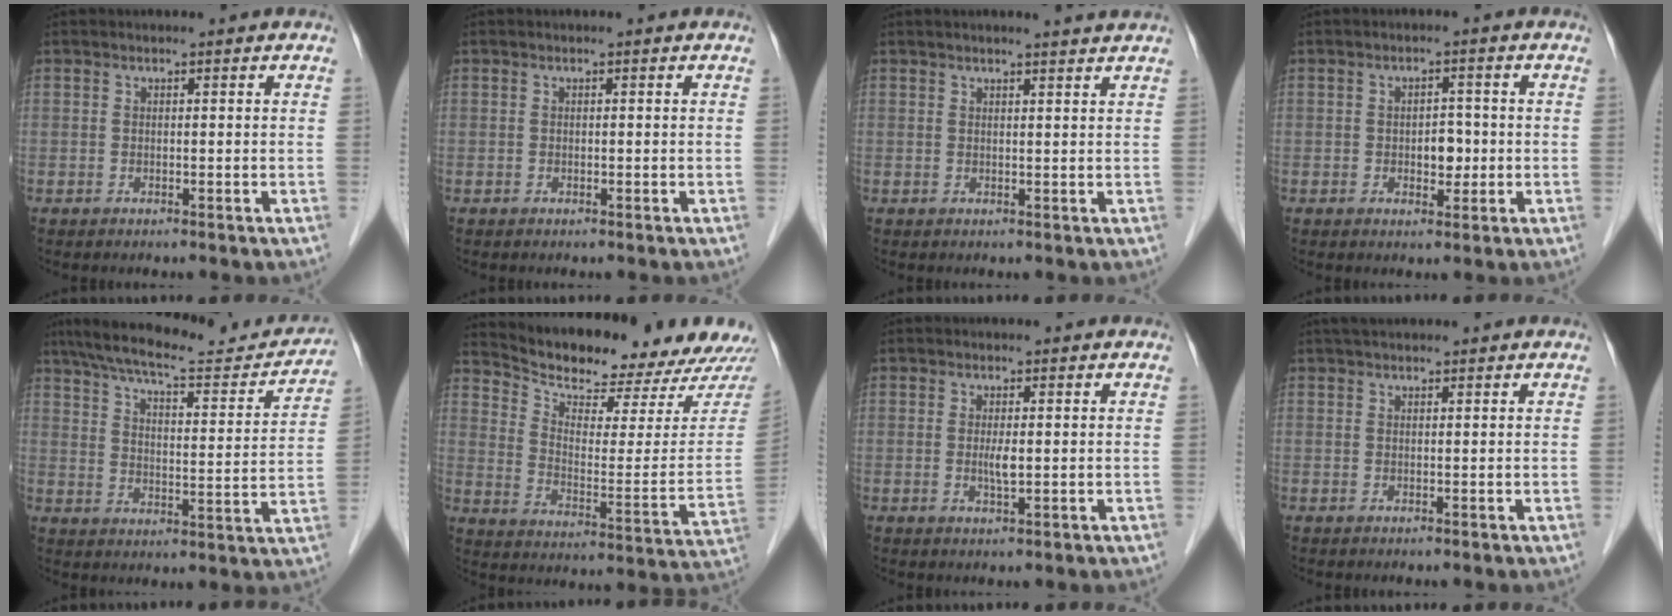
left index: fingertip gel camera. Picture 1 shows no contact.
{"total": 0.0}
{"total": 4.0, "force": [3.6, -0.6, 1.7], "torque": [-0.024, 0.006, 0.038]}
{"total": 3.2, "force": [-0.4, 2.0, 2.5], "torque": [-0.032, 0.006, -0.002]}
{"total": 19.4, "force": [17.4, 3.0, 8.0], "torque": [-0.131, 0.000, 0.240]}
{"total": 20.2, "force": [19.1, 3.0, 5.7], "torque": [-0.089, -0.060, 0.261]}
{"total": 2.0, "force": [0.0, 0.3, 1.9], "torque": [-0.041, -0.003, 0.002]}
{"total": 2.7, "force": [2.3, 0.6, 1.2], "torque": [-0.017, 0.028, 0.039]}